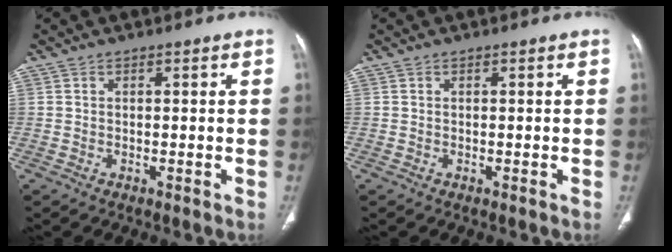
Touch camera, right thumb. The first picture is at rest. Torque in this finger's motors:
{"motor_torque": [-0.05, 0.05, -0.02, 0.01, 0.01]}